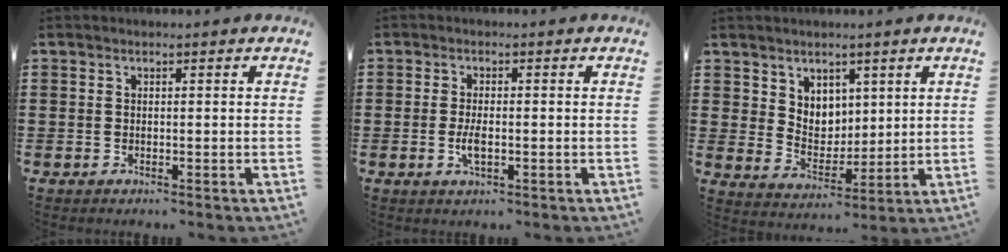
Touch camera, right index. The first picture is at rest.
{"total": 3.0, "force": [-0.6, 0.9, 2.8], "torque": [-0.056, -0.005, -0.012]}
{"total": 5.4, "force": [3.5, 4.0, 0.6], "torque": [-0.036, 0.000, 0.067]}